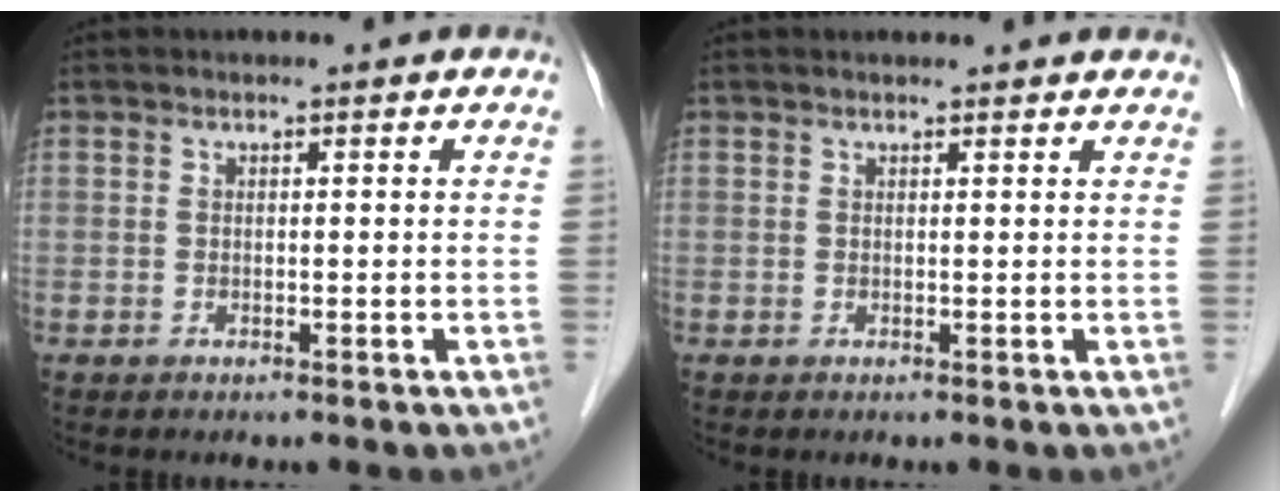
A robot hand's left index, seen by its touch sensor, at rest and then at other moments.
{"total": 4.1, "force": [4.0, 0.5, 1.1], "torque": [-0.013, 0.018, 0.038]}